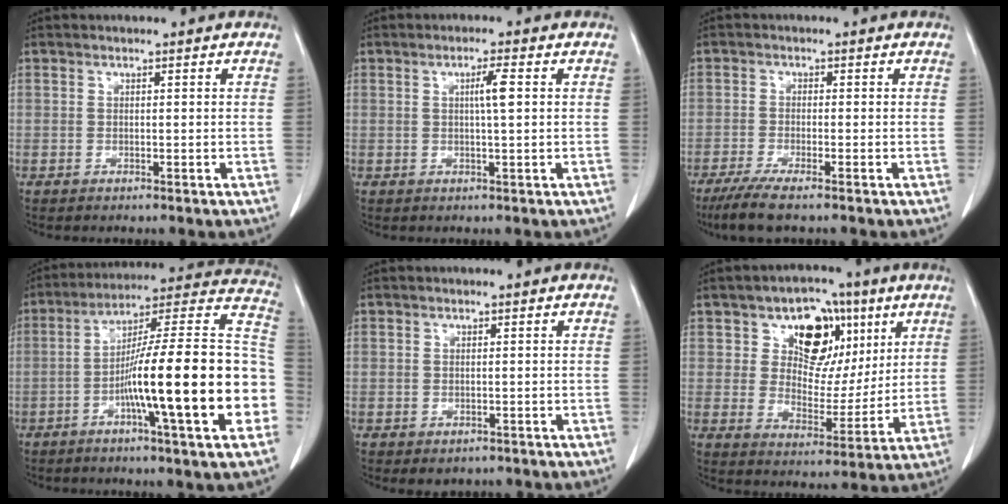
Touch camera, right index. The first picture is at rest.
{"total": 3.0, "force": [0.6, -0.1, 2.9], "torque": [-0.048, 0.001, 0.012]}
{"total": 5.9, "force": [-4.3, 0.3, 3.9], "torque": [-0.071, -0.016, -0.074]}
{"total": 23.9, "force": [-5.7, 1.2, 23.2], "torque": [-0.275, 0.015, -0.091]}
{"total": 1.8, "force": [-1.1, 1.4, 0.5], "torque": [-0.006, 0.000, -0.007]}
{"total": 11.3, "force": [5.3, 7.6, 6.5], "torque": [-0.088, 0.020, 0.090]}